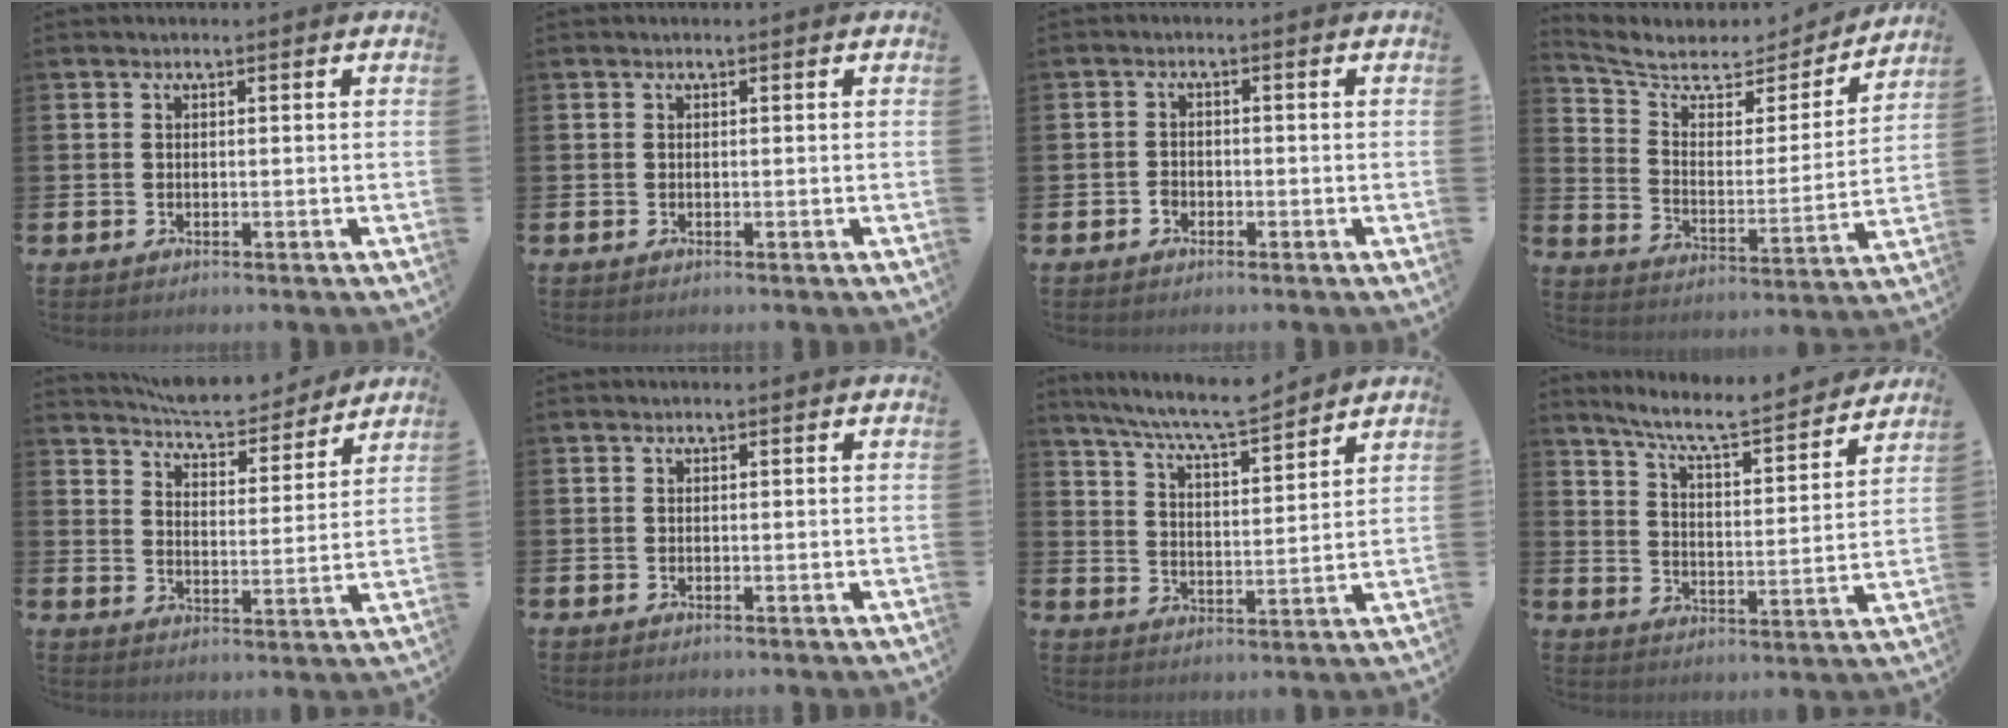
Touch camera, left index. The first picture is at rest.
{"total": 0.0}
{"total": 1.4, "force": [-0.8, 1.1, 0.3], "torque": [-0.006, 0.003, -0.019]}
{"total": 6.7, "force": [5.7, 2.9, 1.8], "torque": [-0.076, -0.041, 0.095]}
{"total": 7.0, "force": [6.8, 0.9, 1.3], "torque": [-0.050, -0.046, 0.120]}
{"total": 0.0}
{"total": 7.8, "force": [7.3, 0.1, 2.6], "torque": [-0.080, -0.044, 0.130]}
{"total": 7.6, "force": [6.9, 0.7, 3.0], "torque": [-0.083, -0.049, 0.115]}